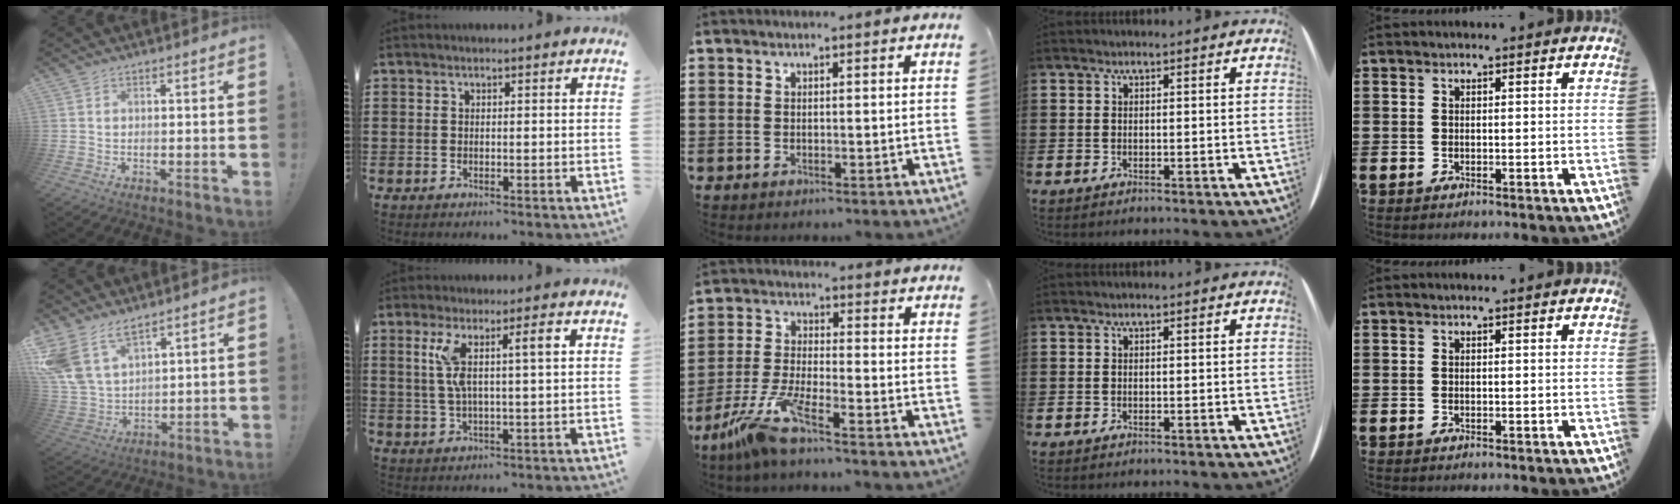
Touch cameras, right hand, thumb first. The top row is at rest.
{"thumb": {"total": 12.8, "force": [9.1, 6.7, 5.9], "torque": [-0.141, -0.058, 0.178]}, "index": {"total": 6.5, "force": [1.9, 0.8, 6.1], "torque": [-0.128, -0.002, 0.025]}, "middle": {"total": 7.6, "force": [-5.8, 0.2, 4.8], "torque": [-0.122, -0.020, -0.119]}}